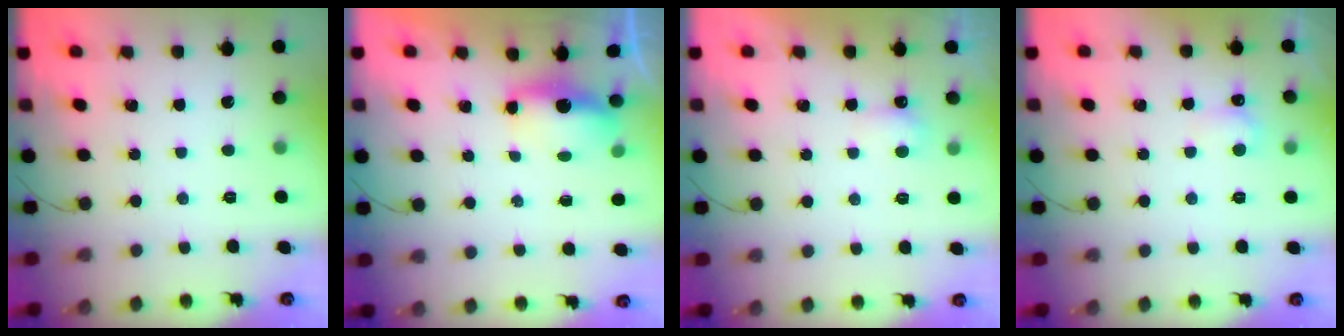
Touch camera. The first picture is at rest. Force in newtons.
{"total": 5.8, "press": 5.8, "slide": 0.2}
{"total": 3.0, "press": 3.0, "slide": 0.7}
{"total": 3.9, "press": 3.7, "slide": 1.2}